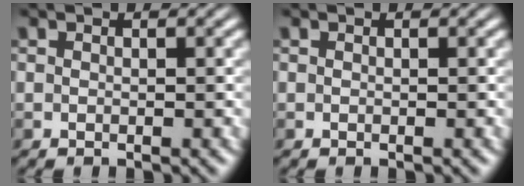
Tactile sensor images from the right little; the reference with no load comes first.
{"total": 0.0}